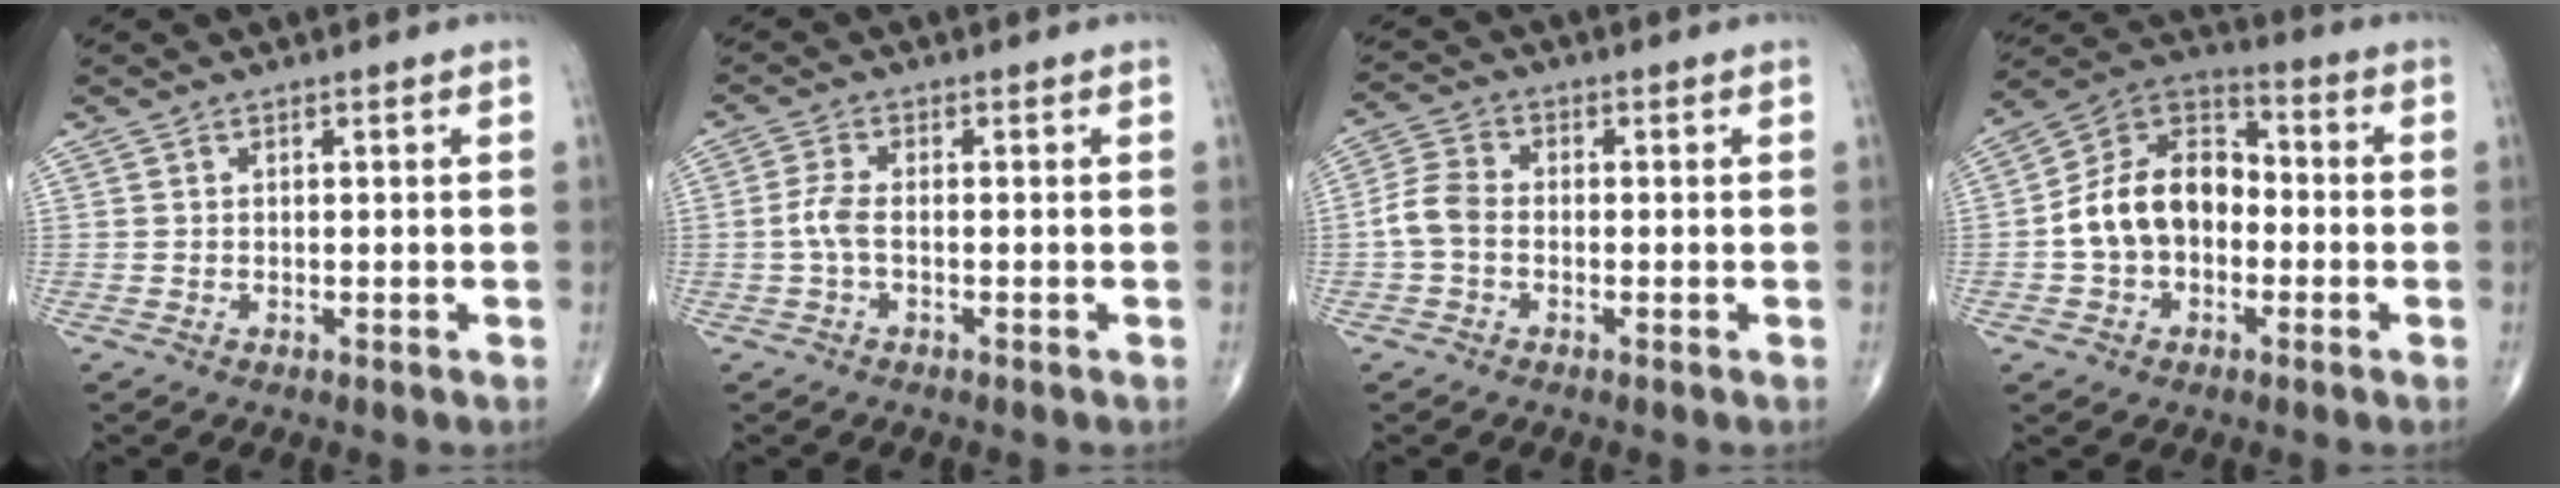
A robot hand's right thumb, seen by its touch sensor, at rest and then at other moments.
{"total": 3.0, "force": [-0.6, 1.1, 2.7], "torque": [-0.067, 0.002, -0.016]}
{"total": 5.1, "force": [-1.0, 3.6, 3.5], "torque": [-0.072, 0.013, -0.031]}
{"total": 14.0, "force": [-1.7, 10.0, 9.6], "torque": [-0.147, 0.044, -0.042]}